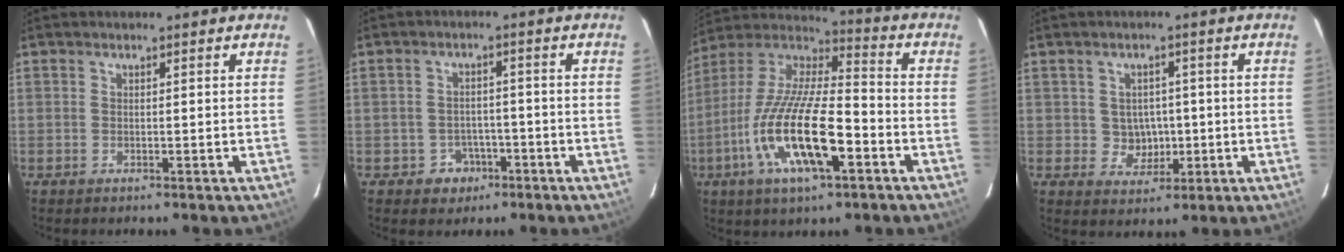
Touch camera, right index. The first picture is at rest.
{"total": 4.7, "force": [-2.5, 3.9, 0.7], "torque": [-0.028, 0.016, -0.024]}
{"total": 20.1, "force": [-7.6, 6.1, 17.6], "torque": [-0.348, -0.025, -0.146]}
{"total": 4.7, "force": [-0.3, 4.5, 1.4], "torque": [-0.032, 0.010, 0.009]}